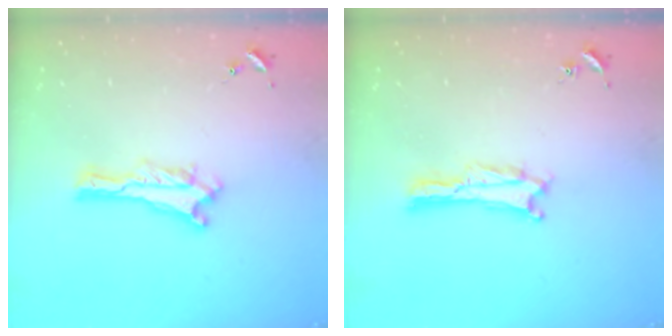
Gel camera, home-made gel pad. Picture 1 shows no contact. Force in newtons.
{"total": 0.0}